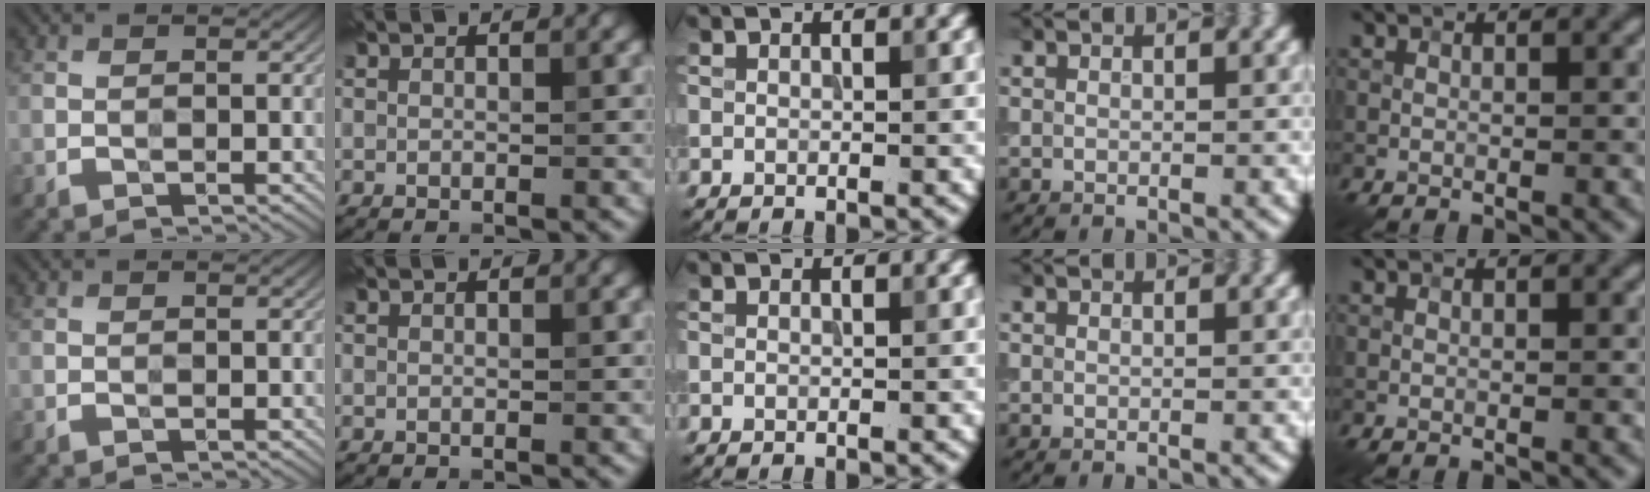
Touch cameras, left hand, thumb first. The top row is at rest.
{}